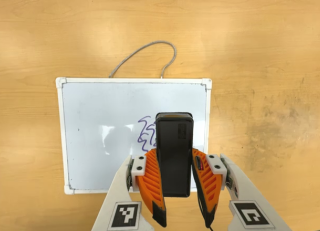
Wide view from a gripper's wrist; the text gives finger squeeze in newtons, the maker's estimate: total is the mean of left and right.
{"total": 9.6, "left": 6.6, "right": 12.6}